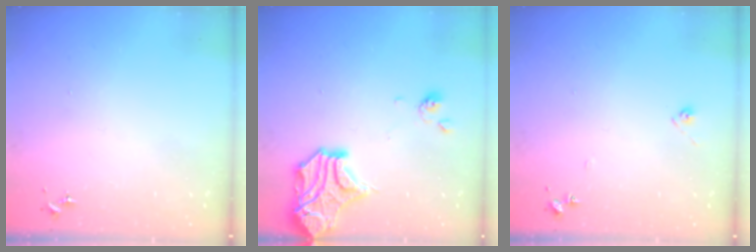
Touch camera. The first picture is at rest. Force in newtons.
{"total": 16.4, "press": 16.1, "slide": 3.1}
{"total": 6.2, "press": 6.2, "slide": 0.6}